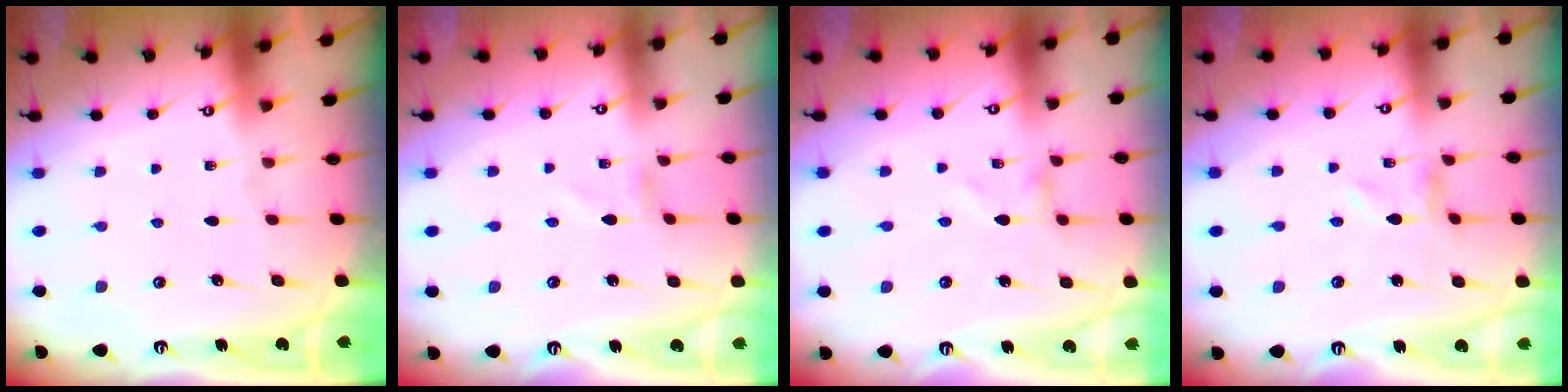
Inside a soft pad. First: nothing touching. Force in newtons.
{"total": 1.3, "press": 1.2, "slide": 0.1}
{"total": 0.7, "press": 0.6, "slide": 0.1}
{"total": 0.0}